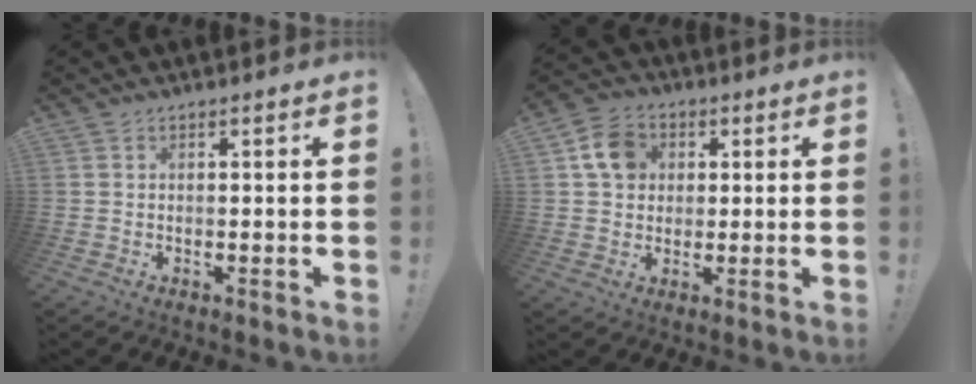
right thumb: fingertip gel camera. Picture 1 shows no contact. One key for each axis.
{"total": 9.3, "fx": 2.8, "fy": 7.8, "fz": 4.2, "tx": -0.065, "ty": 0.005, "tz": 0.058}